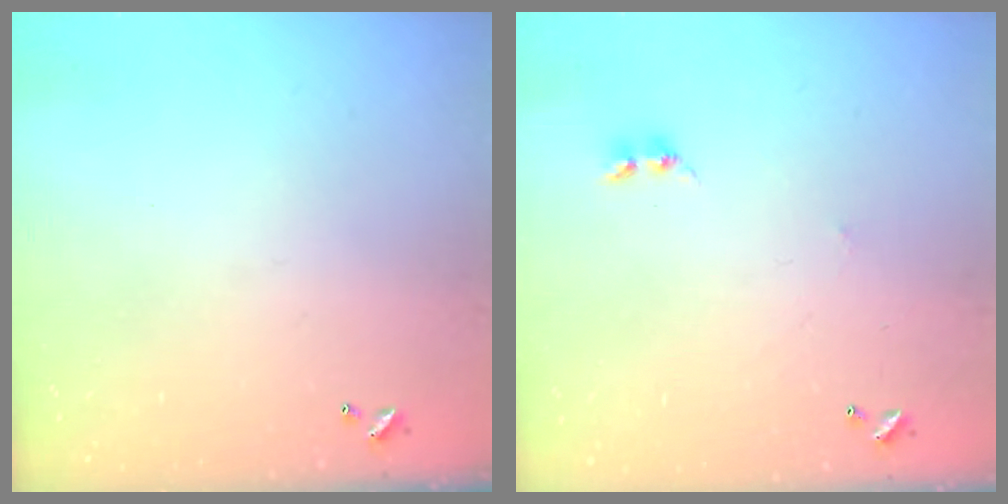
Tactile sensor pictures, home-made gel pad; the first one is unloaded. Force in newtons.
{"total": 2.9, "press": 2.8, "slide": 0.4}